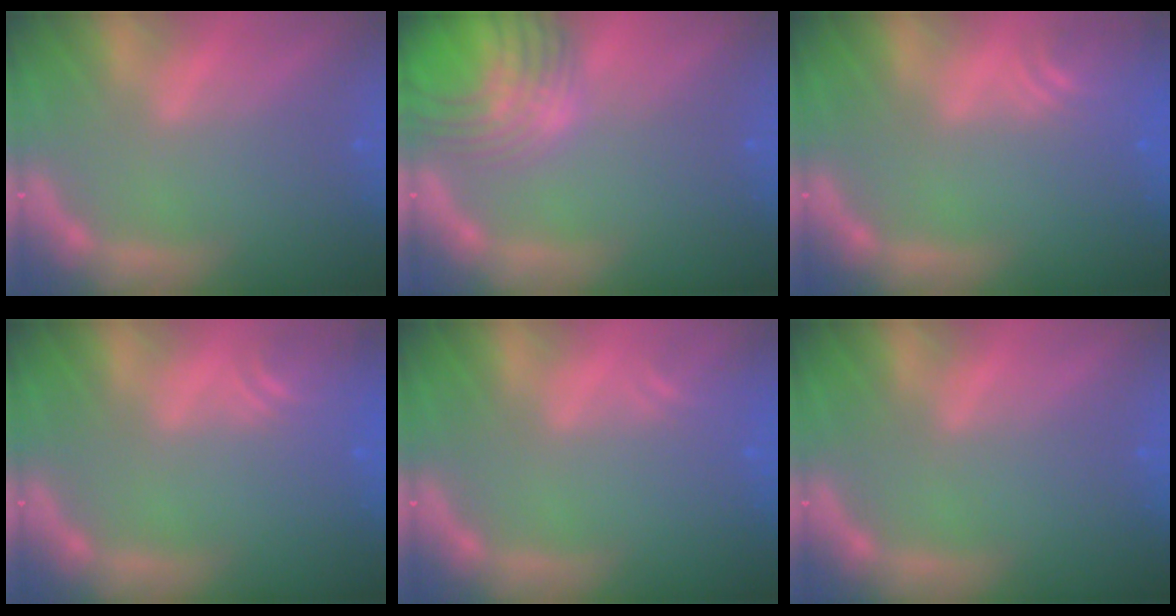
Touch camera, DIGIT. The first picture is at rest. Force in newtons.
{"total": 10.1}
{"total": 3.5}
{"total": 3.0}
{"total": 1.5}
{"total": 0.0}